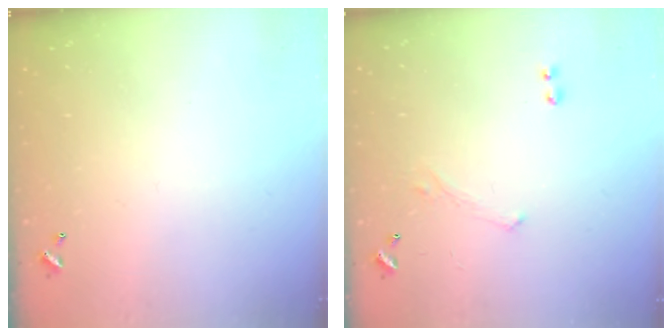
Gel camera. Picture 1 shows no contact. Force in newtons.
{"total": 1.6, "press": 1.5, "slide": 0.6}